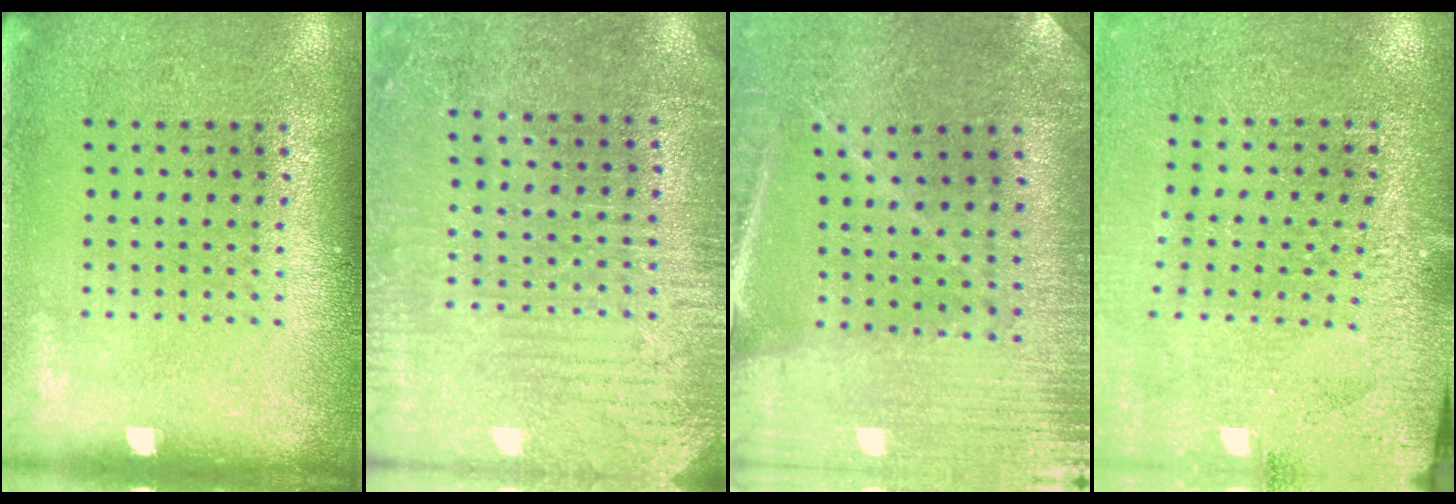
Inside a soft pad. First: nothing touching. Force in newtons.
{"total": 3.0, "press": 2.9, "slide": 0.7}
{"total": 1.4, "press": 1.4, "slide": 0.2}
{"total": 2.9, "press": 2.9, "slide": 0.2}